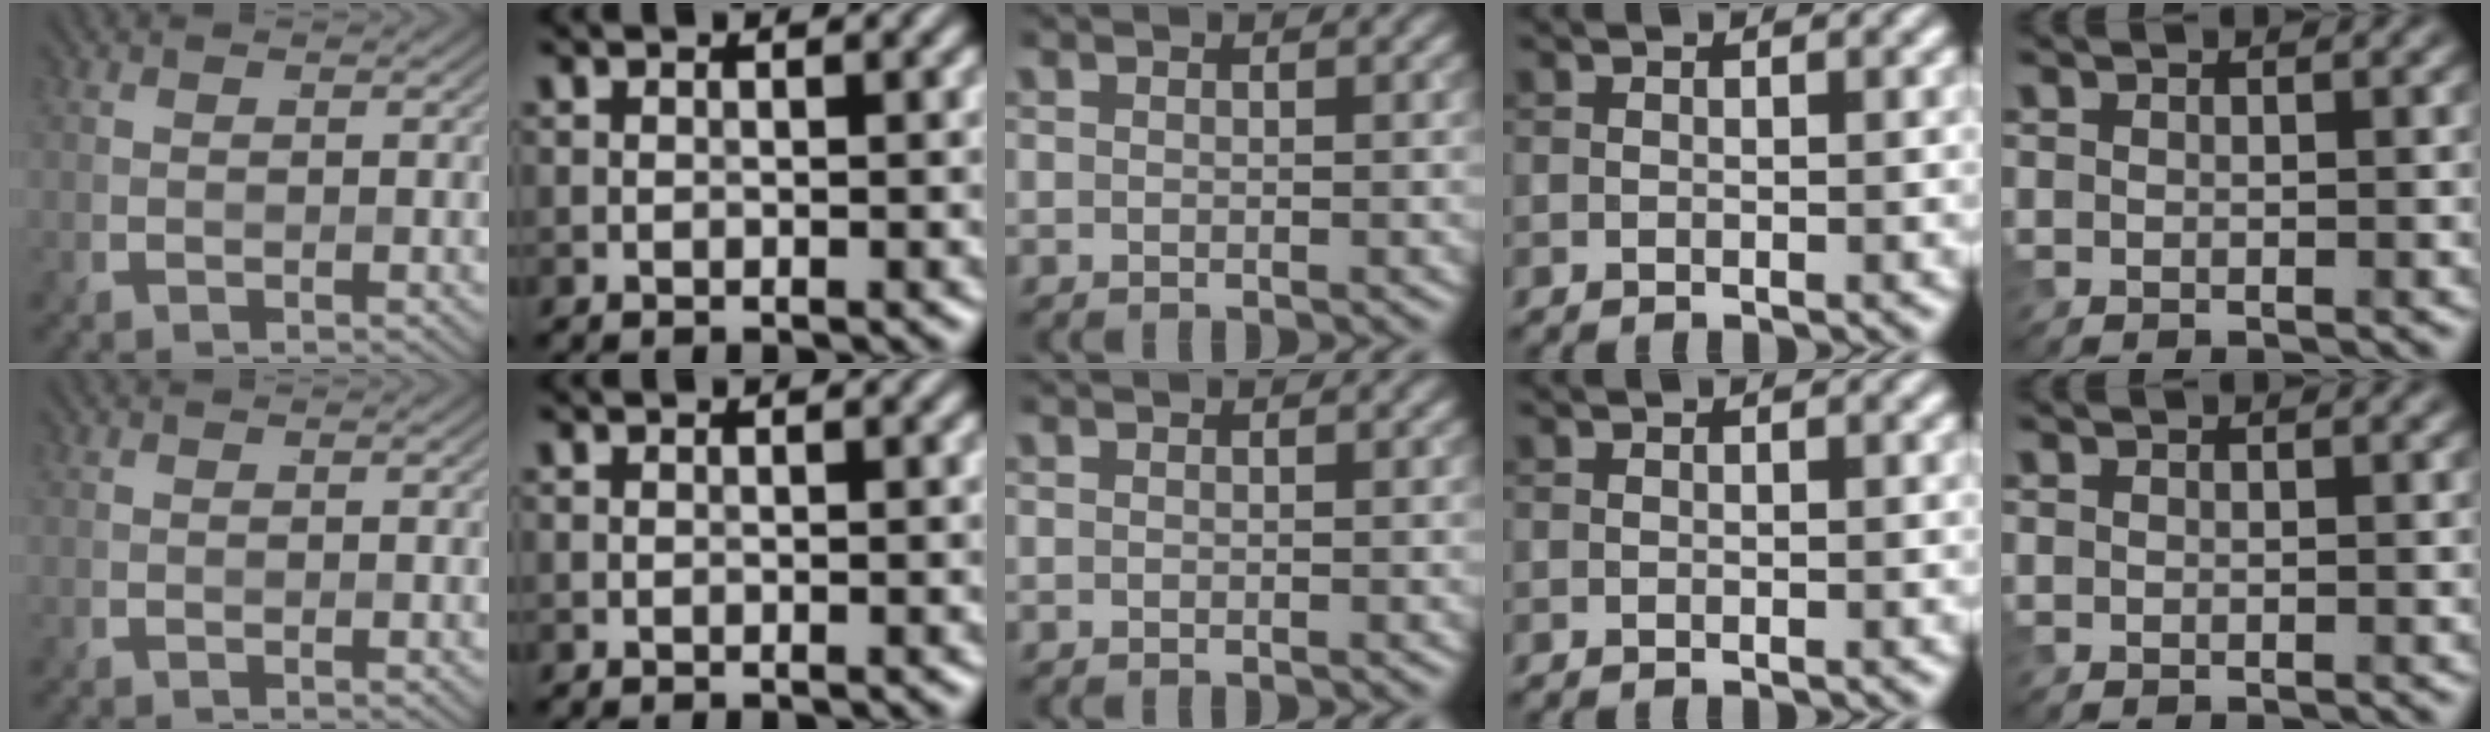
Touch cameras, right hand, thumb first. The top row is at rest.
{}